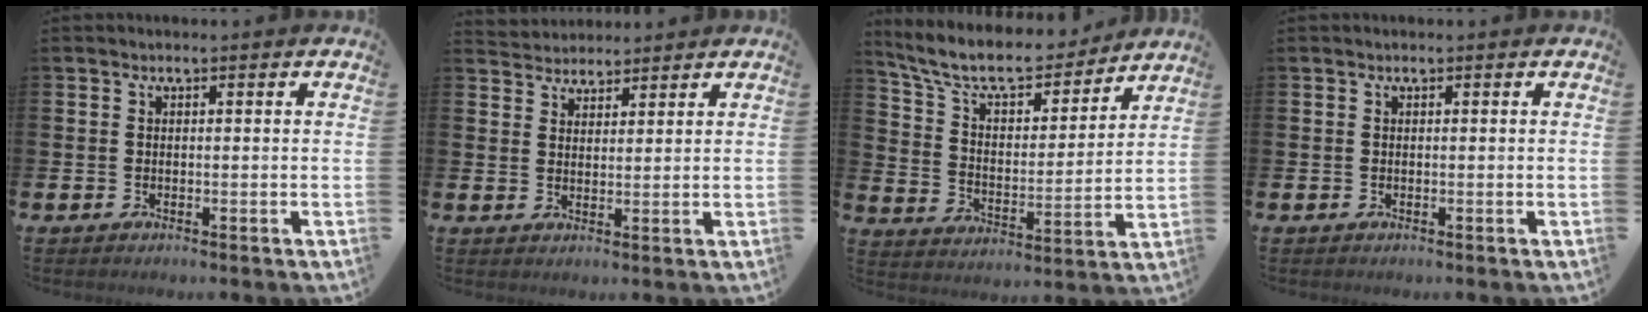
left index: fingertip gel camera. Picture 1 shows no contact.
{"total": 3.3, "force": [3.1, 1.0, -0.6], "torque": [0.002, -0.010, 0.057]}
{"total": 9.7, "force": [8.8, 2.8, 3.1], "torque": [-0.099, -0.057, 0.152]}
{"total": 0.0}